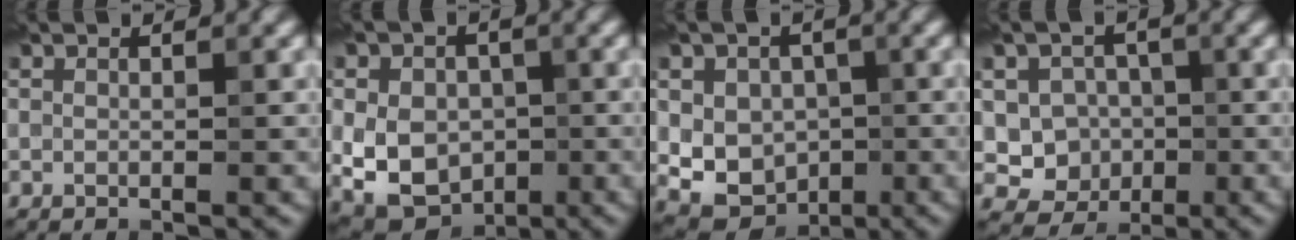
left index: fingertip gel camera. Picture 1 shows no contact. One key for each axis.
{"total": 7.2, "fx": -0.9, "fy": 5.6, "fz": 4.4, "tx": -0.069, "ty": -0.009, "tz": -0.020}
{"total": 6.0, "fx": 0.2, "fy": 5.1, "fz": 3.2, "tx": -0.042, "ty": -0.004, "tz": -0.006}
{"total": 4.5, "fx": -0.5, "fy": 4.1, "fz": 1.6, "tx": -0.006, "ty": 0.000, "tz": -0.021}